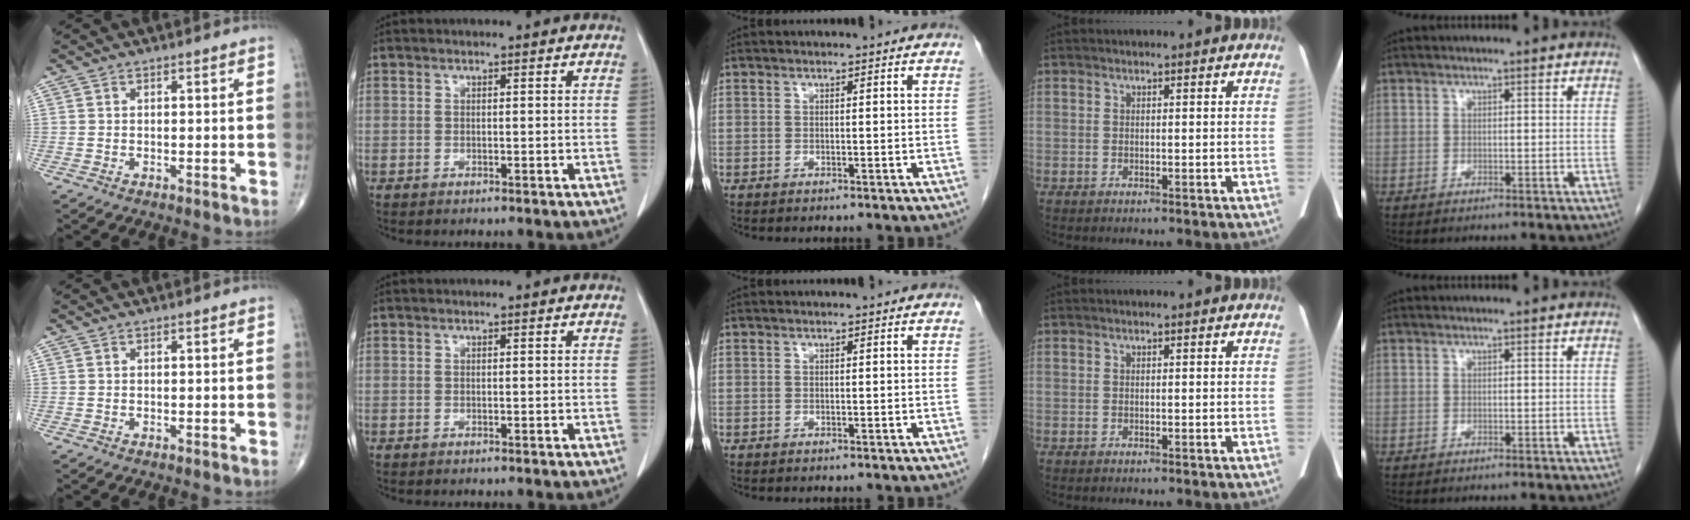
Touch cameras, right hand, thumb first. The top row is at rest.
{}